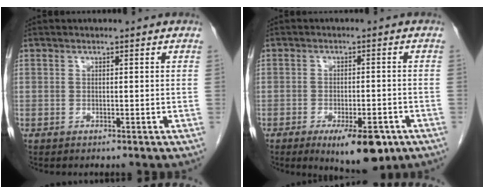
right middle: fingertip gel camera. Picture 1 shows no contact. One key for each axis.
{"total": 8.9, "fx": -5.2, "fy": 2.9, "fz": 6.7, "tx": -0.089, "ty": -0.009, "tz": -0.069}